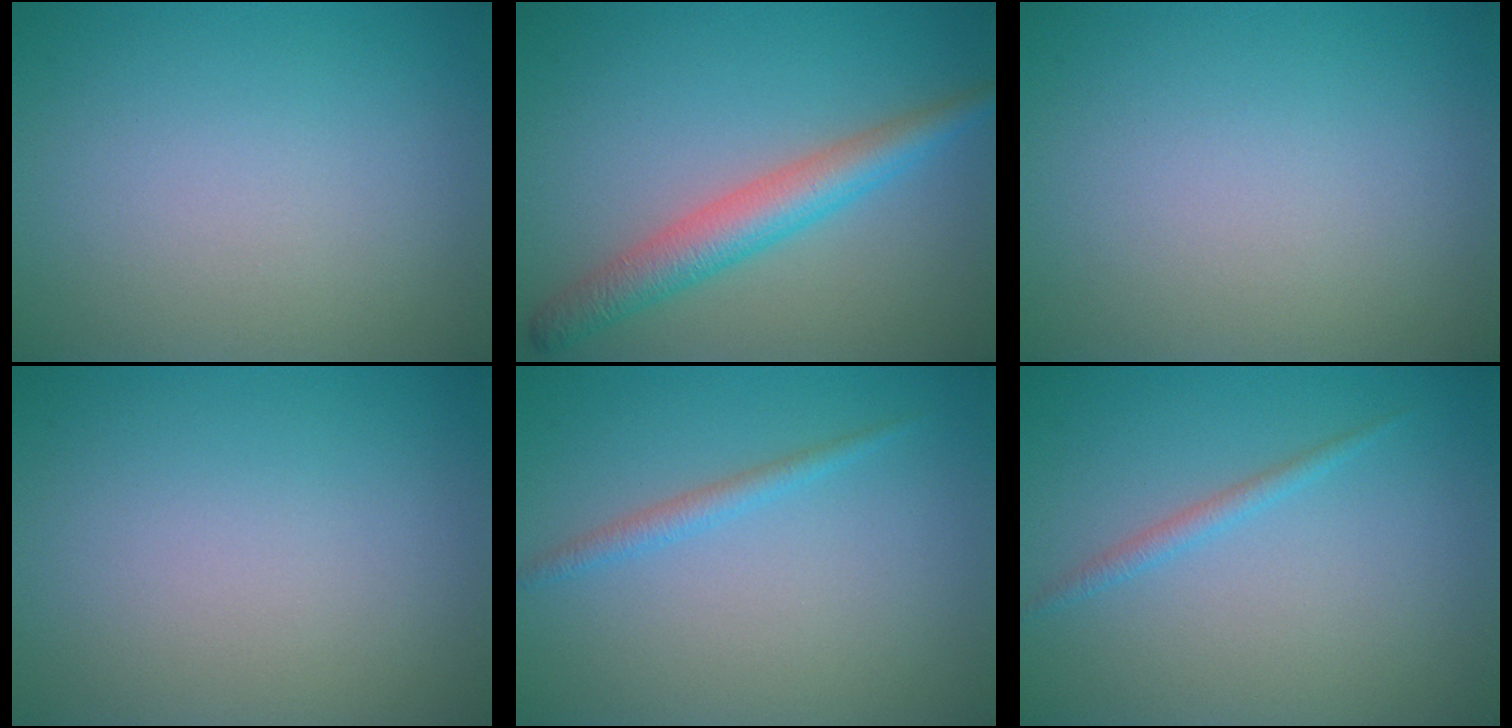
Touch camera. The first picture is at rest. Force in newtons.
{"total": 4.4, "press": 4.4, "slide": 0.1}
{"total": 0.0}
{"total": 0.0}
{"total": 1.3, "press": 1.3, "slide": 0.1}
{"total": 1.2, "press": 1.2, "slide": 0.1}